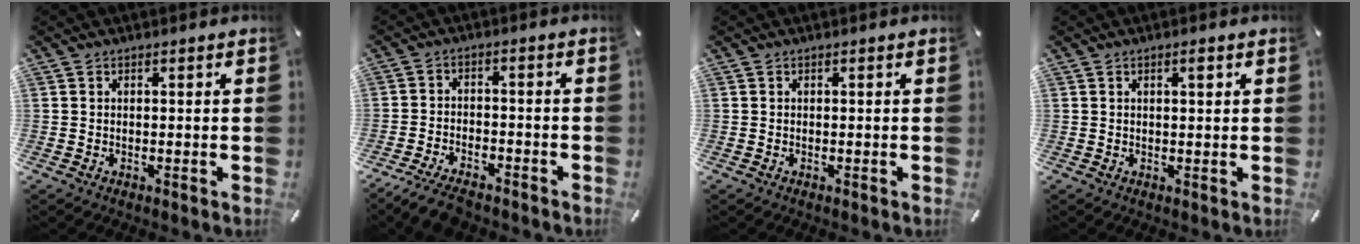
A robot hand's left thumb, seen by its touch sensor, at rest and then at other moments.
{"total": 6.4, "force": [-5.3, 2.3, 2.6], "torque": [-0.054, 0.021, -0.101]}
{"total": 0.0}
{"total": 1.7, "force": [0.8, 0.5, 1.4], "torque": [-0.028, 0.002, 0.012]}